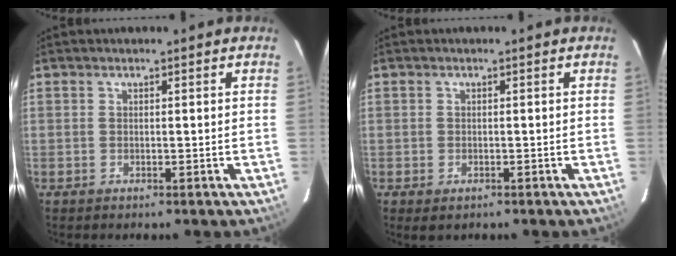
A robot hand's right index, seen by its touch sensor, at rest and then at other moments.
{"total": 1.7, "force": [-0.9, 1.2, 0.8], "torque": [-0.015, -0.006, -0.014]}